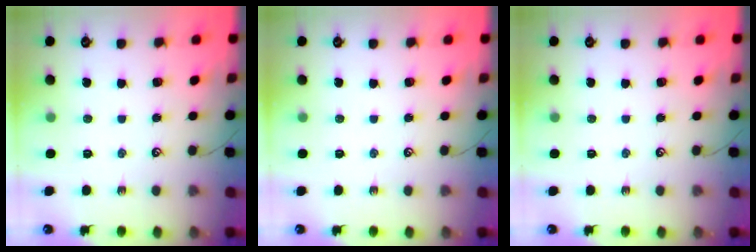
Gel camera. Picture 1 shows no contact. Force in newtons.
{"total": 0.0}
{"total": 0.0}